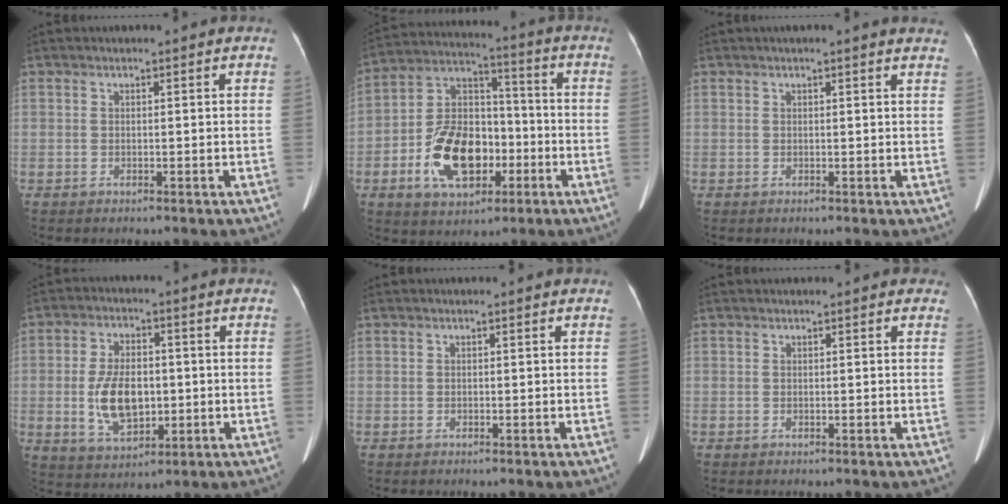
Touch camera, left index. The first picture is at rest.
{"total": 14.3, "force": [-4.8, 8.4, 10.5], "torque": [-0.219, 0.021, -0.077]}
{"total": 4.6, "force": [4.0, 0.3, 2.2], "torque": [-0.025, 0.009, 0.029]}
{"total": 10.3, "force": [-1.3, 5.8, 8.5], "torque": [-0.174, 0.005, -0.013]}
{"total": 0.0}
{"total": 1.2, "force": [1.0, 0.5, 0.4], "torque": [-0.004, 0.004, 0.000]}